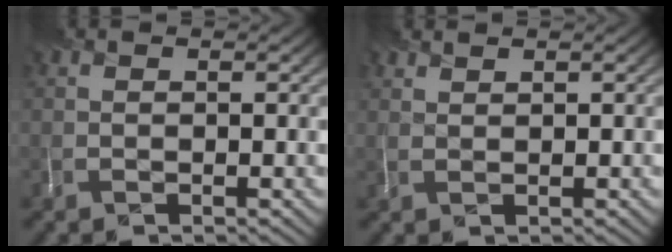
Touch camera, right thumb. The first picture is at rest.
{"total": 1.1, "force": [1.1, 0.0, -0.2], "torque": [0.001, 0.006, 0.022]}